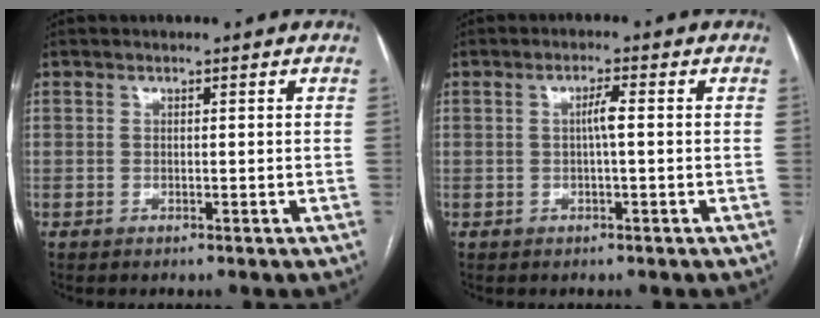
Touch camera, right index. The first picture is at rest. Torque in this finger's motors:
{"motor_torque": [0.15, -0.03, 0.08, 0.06]}